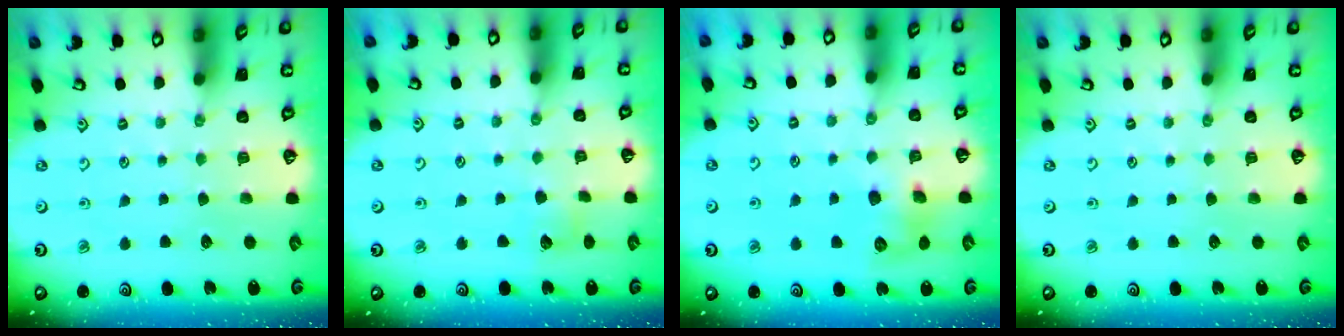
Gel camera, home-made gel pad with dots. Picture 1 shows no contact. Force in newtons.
{"total": 5.1, "press": 5.1, "slide": 0.6}
{"total": 10.0, "press": 10.0, "slide": 0.1}
{"total": 0.0}